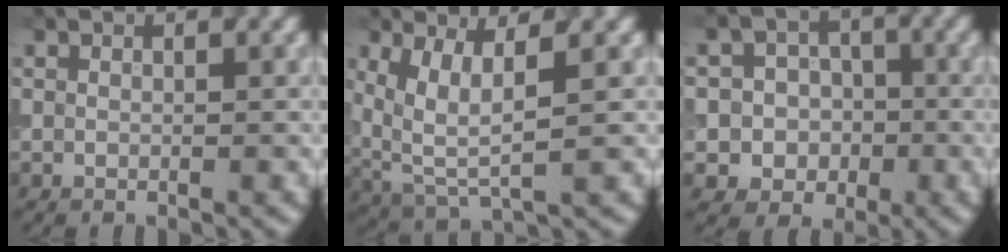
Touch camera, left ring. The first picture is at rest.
{"total": 5.3, "force": [1.3, 2.0, 4.8], "torque": [-0.113, -0.010, 0.031]}
{"total": 5.4, "force": [-0.9, 5.2, 1.2], "torque": [0.002, 0.019, -0.042]}